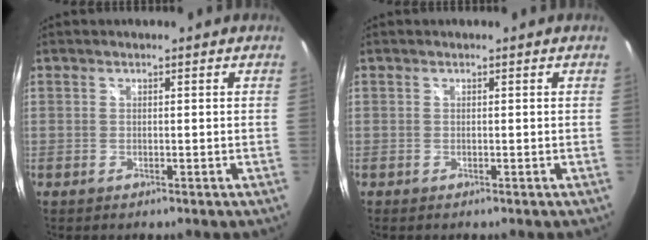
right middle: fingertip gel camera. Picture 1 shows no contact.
{"total": 0.0}